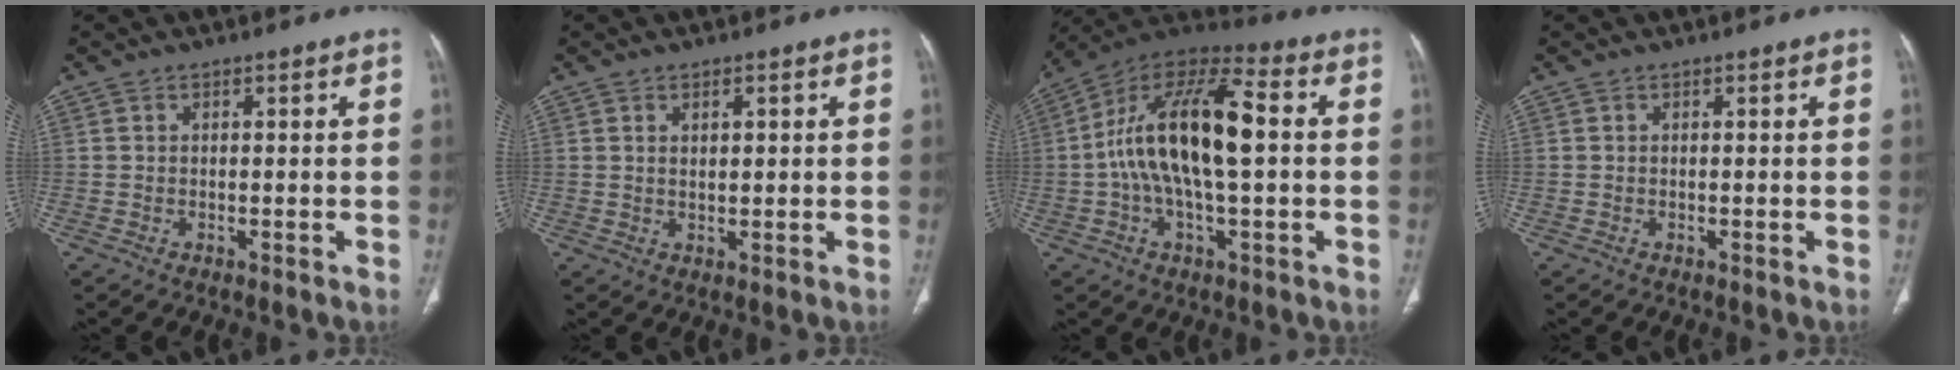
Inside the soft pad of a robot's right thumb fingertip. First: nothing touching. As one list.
[{"total": 1.9, "force": [0.7, 0.9, 1.5], "torque": [-0.022, -0.006, 0.014]}, {"total": 19.0, "force": [0.7, 7.9, 17.3], "torque": [-0.315, 0.039, 0.005]}, {"total": 0.0}]